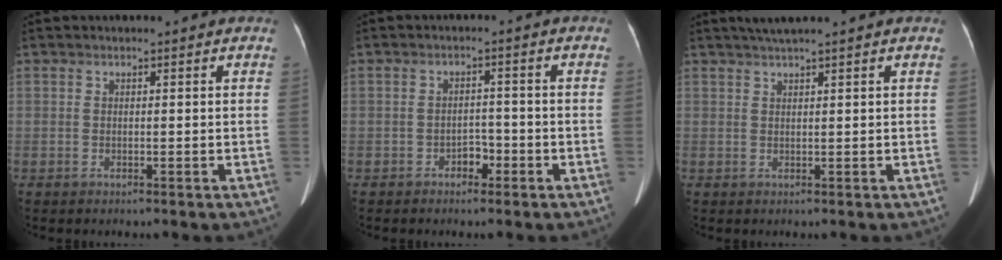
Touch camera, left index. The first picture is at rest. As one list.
[{"total": 2.3, "force": [-1.5, 1.4, 1.1], "torque": [-0.010, 0.007, -0.027]}, {"total": 3.0, "force": [2.4, -0.5, 1.7], "torque": [-0.028, 0.019, 0.046]}]